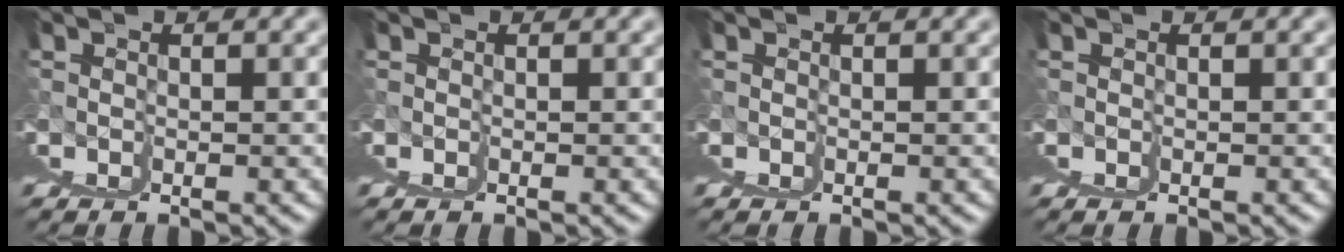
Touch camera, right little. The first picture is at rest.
{"total": 0.0}
{"total": 0.0}
{"total": 0.0}